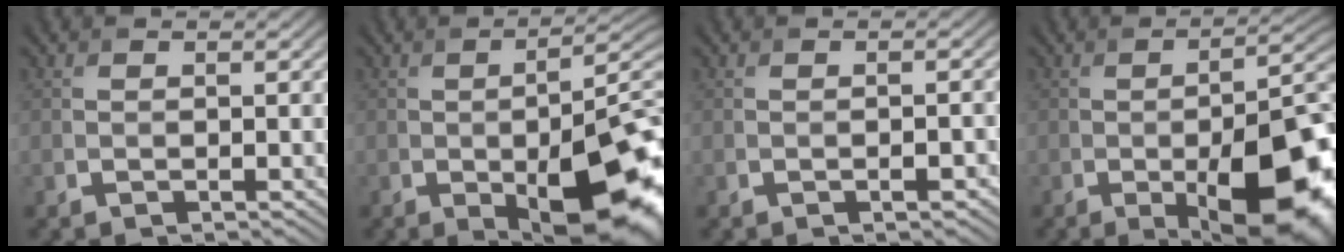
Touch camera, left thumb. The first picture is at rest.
{"total": 15.3, "force": [-4.6, 6.4, 13.1], "torque": [-0.179, -0.033, -0.052]}
{"total": 1.4, "force": [-0.7, 0.4, 1.2], "torque": [-0.019, 0.002, -0.008]}
{"total": 15.6, "force": [-5.3, 6.2, 13.2], "torque": [-0.185, -0.024, -0.069]}